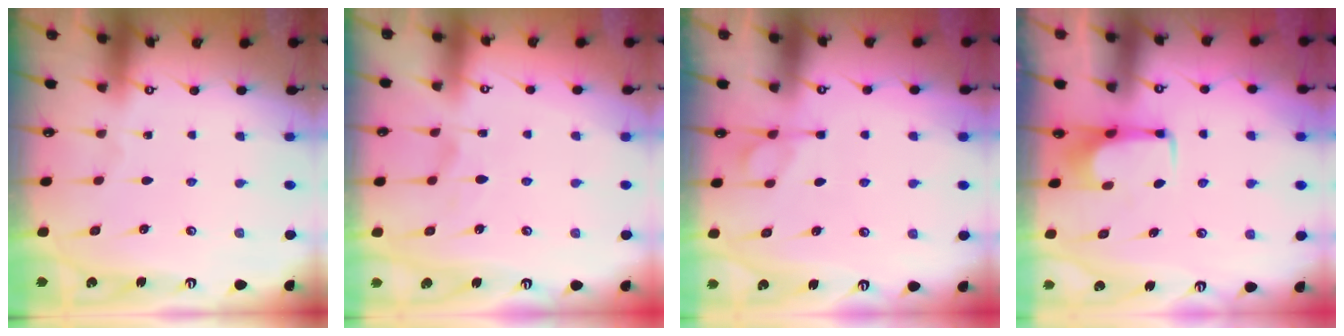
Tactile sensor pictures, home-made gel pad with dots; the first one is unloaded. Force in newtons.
{"total": 1.4, "press": 1.0, "slide": 0.9}
{"total": 1.1, "press": 0.0, "slide": 1.0}
{"total": 1.7, "press": 1.6, "slide": 0.5}